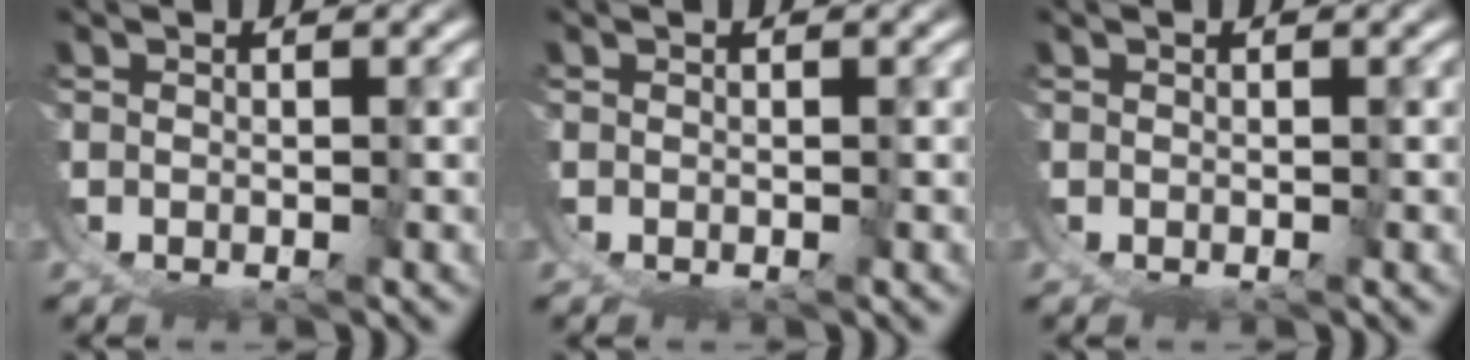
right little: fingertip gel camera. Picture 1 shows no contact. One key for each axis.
{"total": 0.0}
{"total": 0.0}